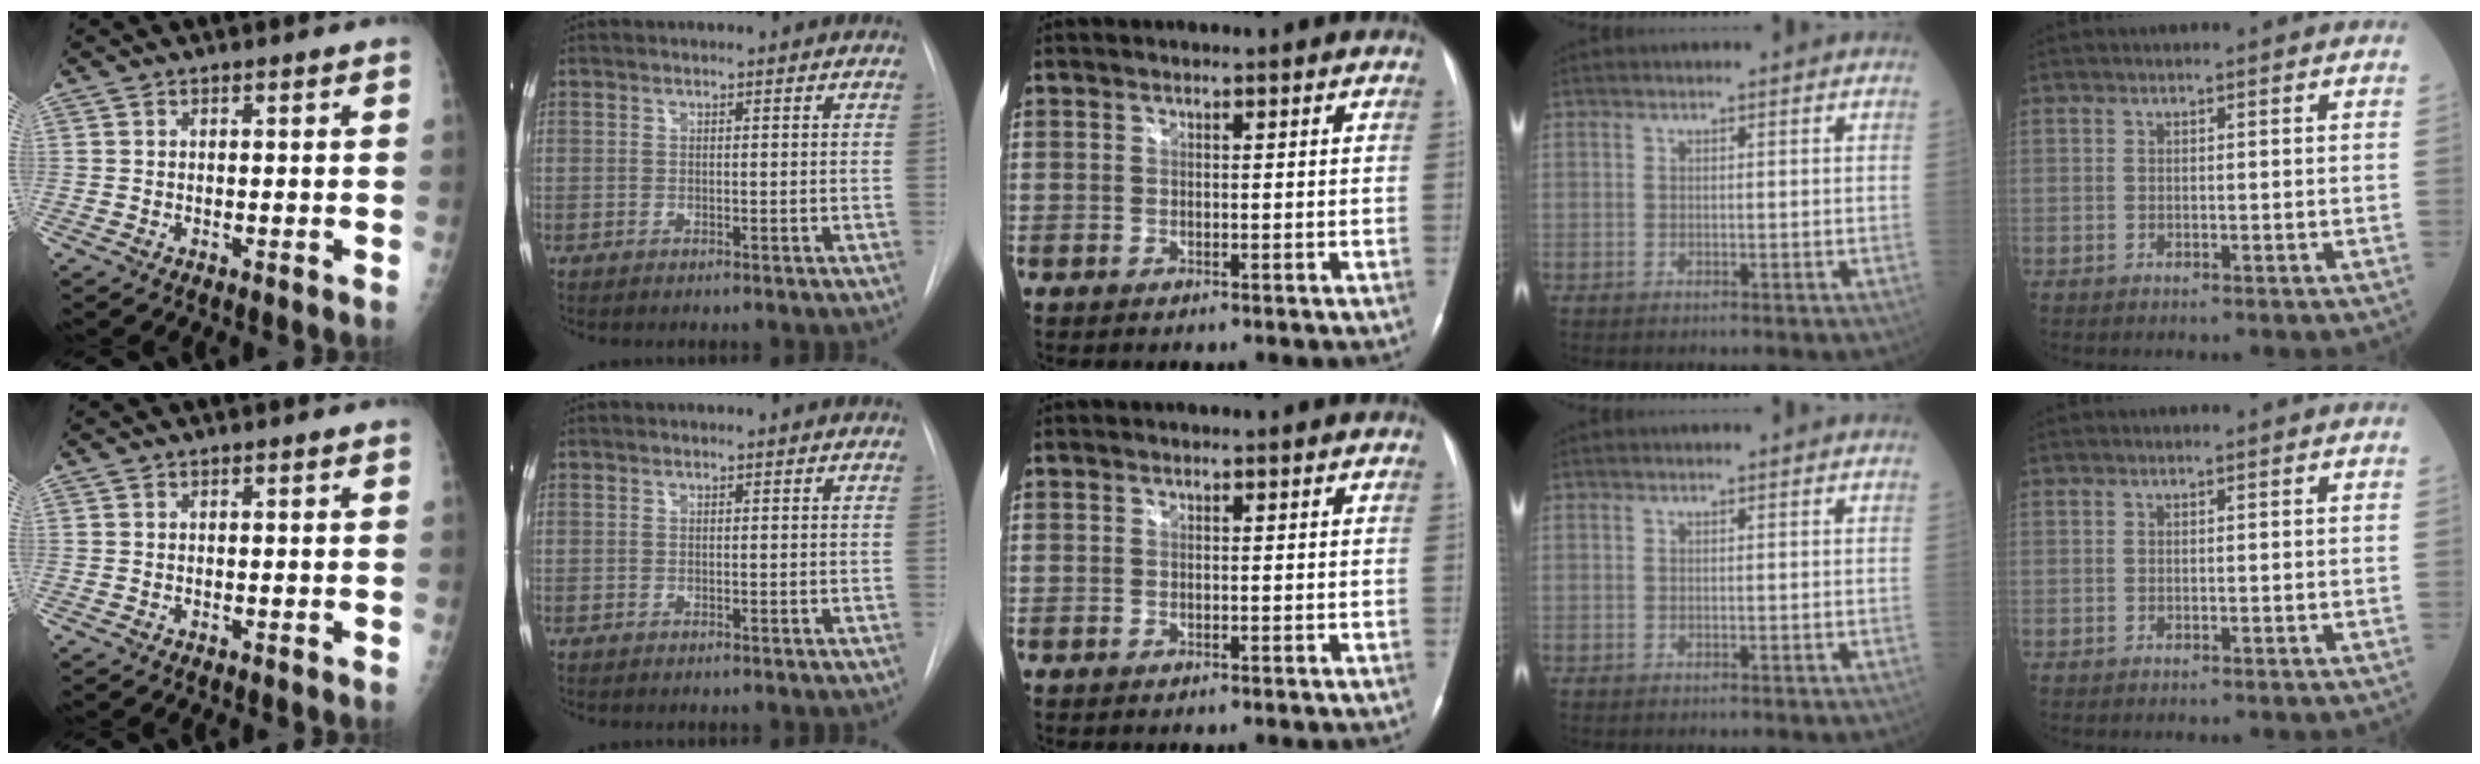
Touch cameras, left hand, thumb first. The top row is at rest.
{}